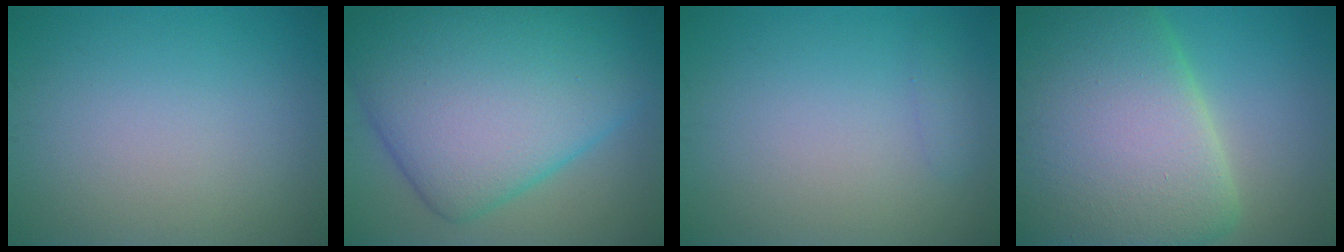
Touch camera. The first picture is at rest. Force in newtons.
{"total": 15.2, "press": 15.2, "slide": 0.1}
{"total": 0.8, "press": 0.8, "slide": 0.0}
{"total": 16.0, "press": 16.0, "slide": 0.8}